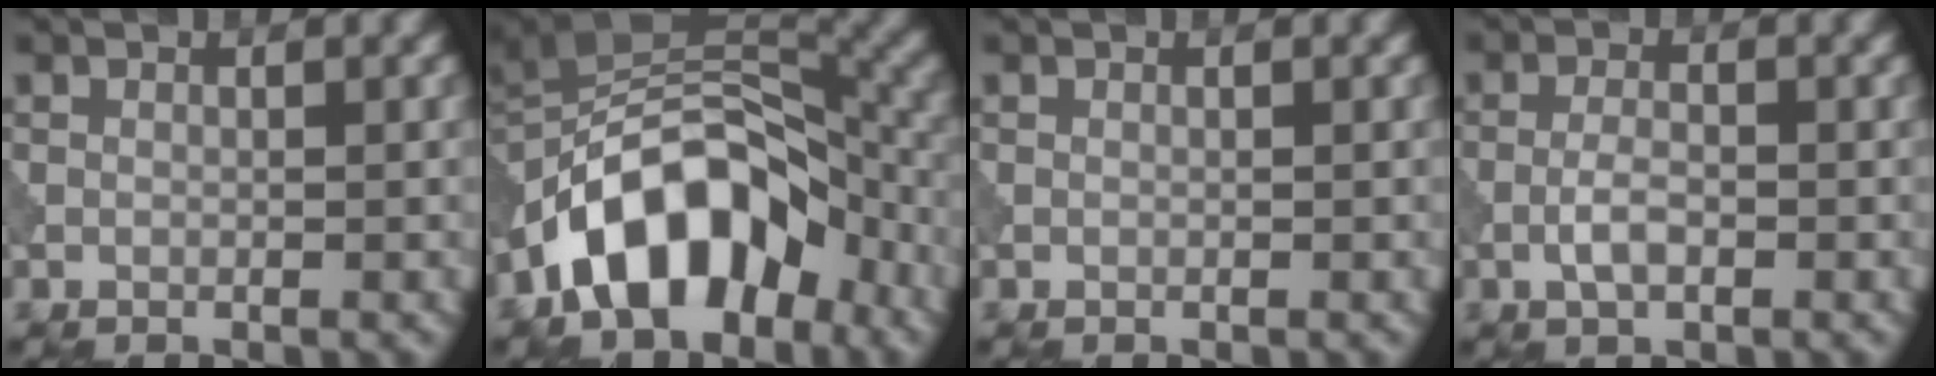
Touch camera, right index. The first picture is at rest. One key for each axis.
{"total": 12.3, "fx": -5.9, "fy": 7.1, "fz": 8.1, "tx": -0.126, "ty": 0.015, "tz": -0.117}
{"total": 0.0}
{"total": 2.2, "fx": -0.8, "fy": 0.8, "fz": 1.9, "tx": -0.038, "ty": 0.003, "tz": -0.020}